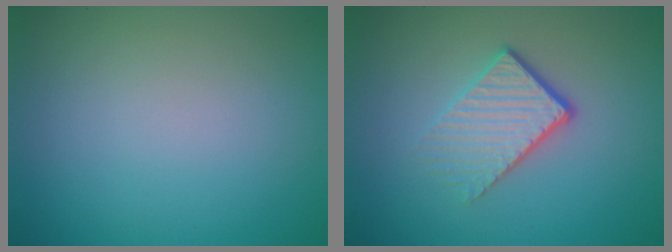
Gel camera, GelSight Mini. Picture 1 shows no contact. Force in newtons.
{"total": 3.9, "press": 2.6, "slide": 3.0}